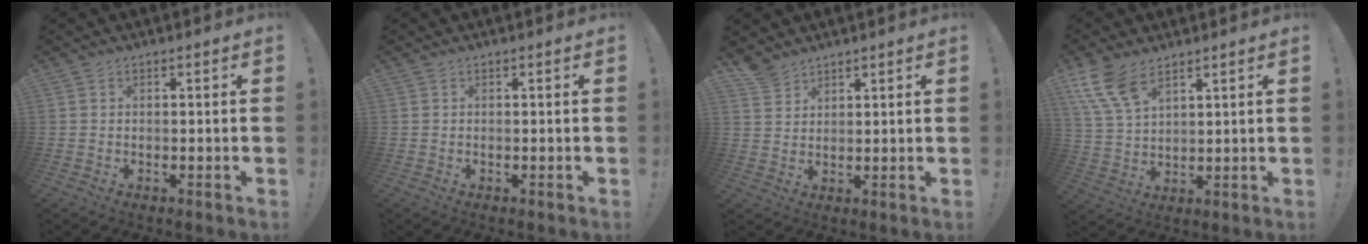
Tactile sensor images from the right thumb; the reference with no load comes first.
{"total": 0.0}
{"total": 4.1, "force": [3.7, 1.7, 0.8], "torque": [-0.019, -0.021, 0.072]}
{"total": 10.1, "force": [6.8, 4.6, 5.9], "torque": [-0.123, -0.028, 0.131]}